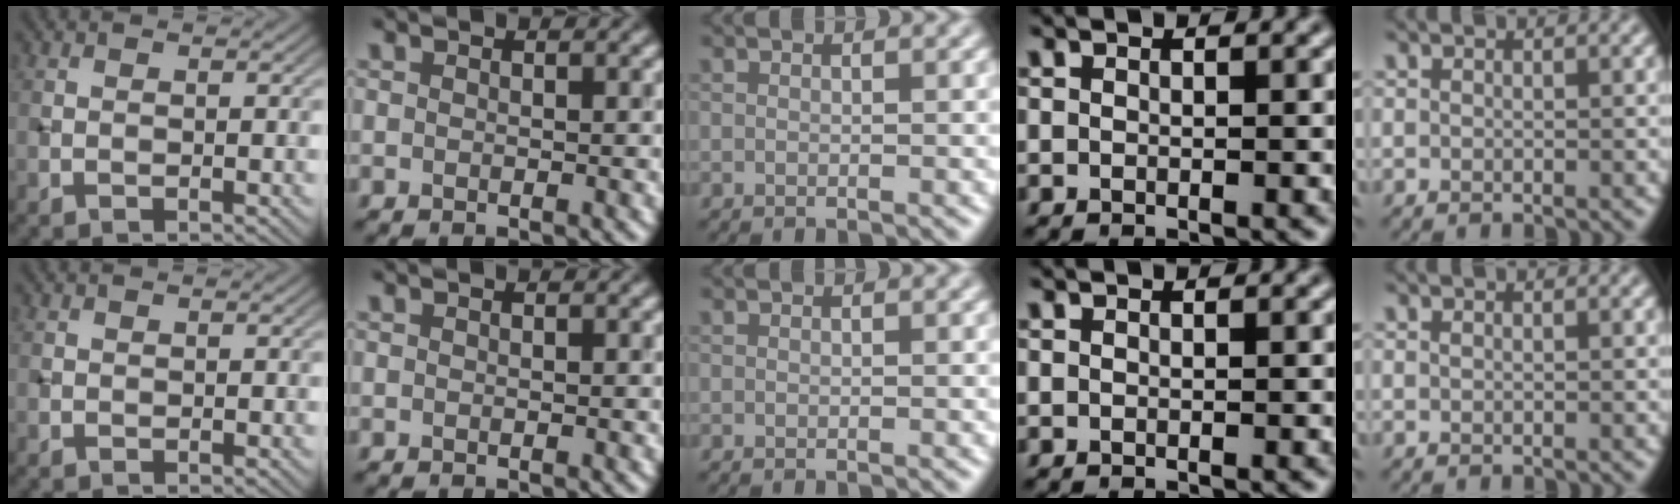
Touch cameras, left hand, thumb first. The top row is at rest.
{}